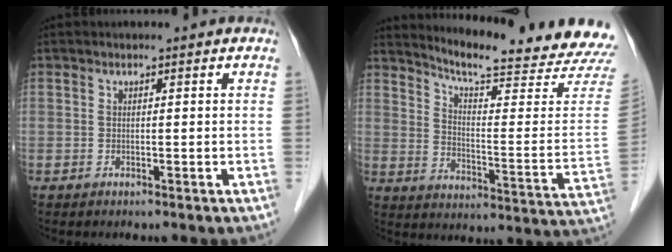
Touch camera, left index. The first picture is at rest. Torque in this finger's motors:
{"motor_torque": [-0.29, -0.41, 0.15, 0.02]}